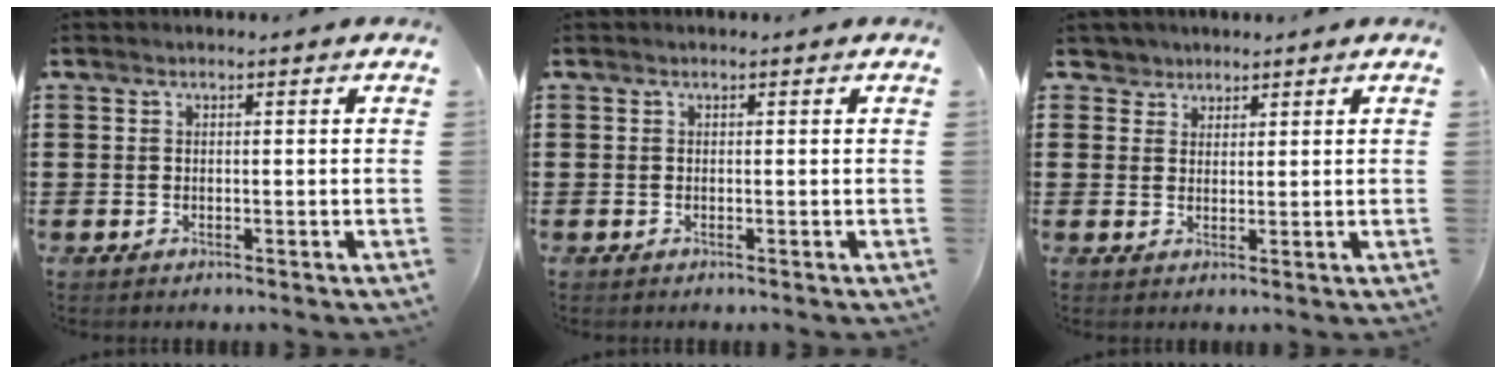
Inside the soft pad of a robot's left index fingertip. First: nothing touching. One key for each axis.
{"total": 0.0}
{"total": 2.8, "fx": 2.0, "fy": 1.9, "fz": -0.2, "tx": -0.004, "ty": 0.008, "tz": 0.035}